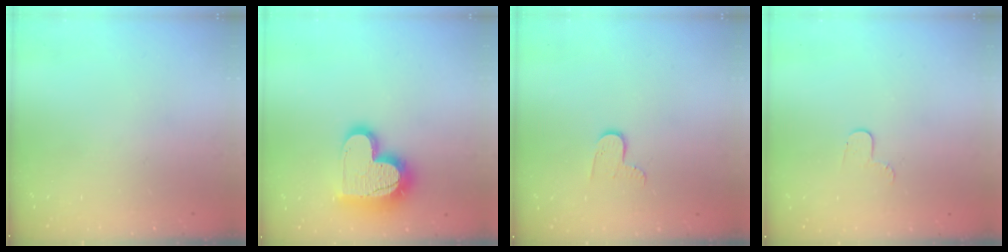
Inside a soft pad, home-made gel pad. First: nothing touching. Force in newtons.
{"total": 17.7, "press": 17.7, "slide": 1.5}
{"total": 5.2, "press": 5.2, "slide": 0.4}
{"total": 4.0, "press": 3.9, "slide": 0.3}